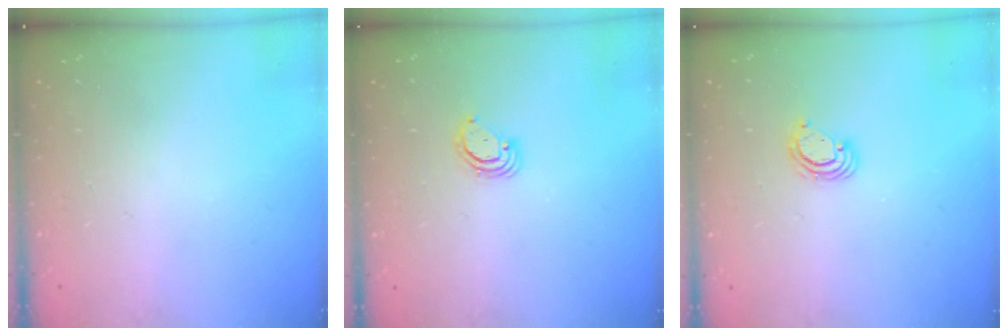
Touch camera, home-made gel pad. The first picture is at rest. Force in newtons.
{"total": 2.9, "press": 2.9, "slide": 0.2}
{"total": 4.0, "press": 3.9, "slide": 0.3}